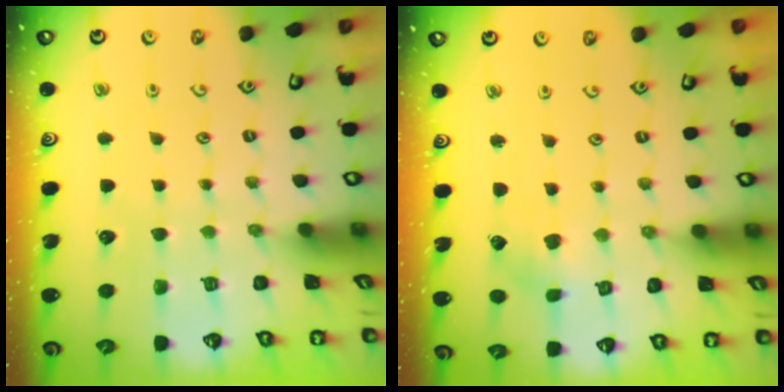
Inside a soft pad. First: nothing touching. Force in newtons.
{"total": 2.6, "press": 2.6, "slide": 0.4}